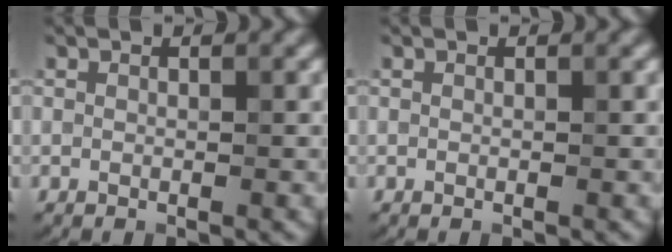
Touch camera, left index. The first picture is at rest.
{"total": 0.0}